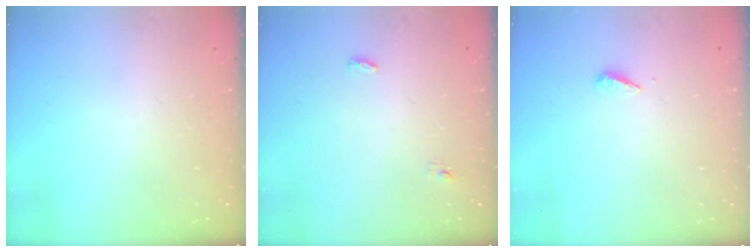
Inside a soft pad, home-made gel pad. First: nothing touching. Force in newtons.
{"total": 3.5, "press": 3.4, "slide": 0.9}
{"total": 2.8, "press": 2.8, "slide": 0.2}